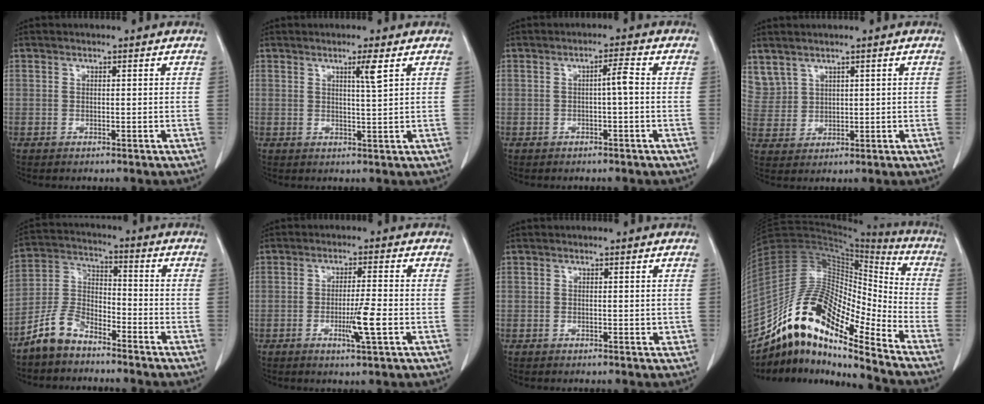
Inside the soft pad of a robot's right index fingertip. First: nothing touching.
{"total": 2.9, "force": [1.4, -0.5, 2.4], "torque": [-0.044, -0.005, 0.026]}
{"total": 2.3, "force": [-0.2, 0.1, 2.2], "torque": [-0.034, 0.004, -0.005]}
{"total": 6.0, "force": [4.3, 3.9, 1.3], "torque": [-0.043, 0.013, 0.106]}
{"total": 7.6, "force": [-6.0, 3.6, 3.0], "torque": [-0.070, 0.011, -0.125]}
{"total": 5.4, "force": [-1.6, -0.2, 5.2], "torque": [-0.090, -0.010, -0.028]}
{"total": 0.7, "force": [0.0, 0.4, 0.6], "torque": [-0.007, -0.001, 0.000]}
{"total": 17.1, "force": [-13.4, 3.5, 10.0], "torque": [-0.182, 0.052, -0.242]}